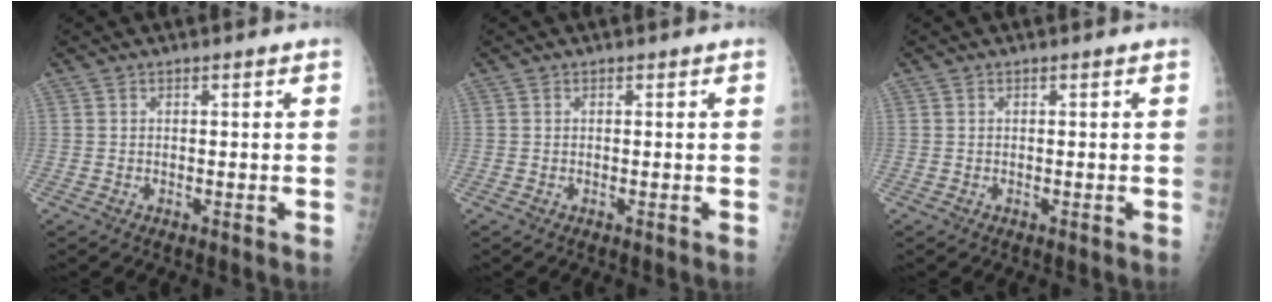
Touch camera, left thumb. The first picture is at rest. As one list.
[{"total": 0.0}, {"total": 0.0}]